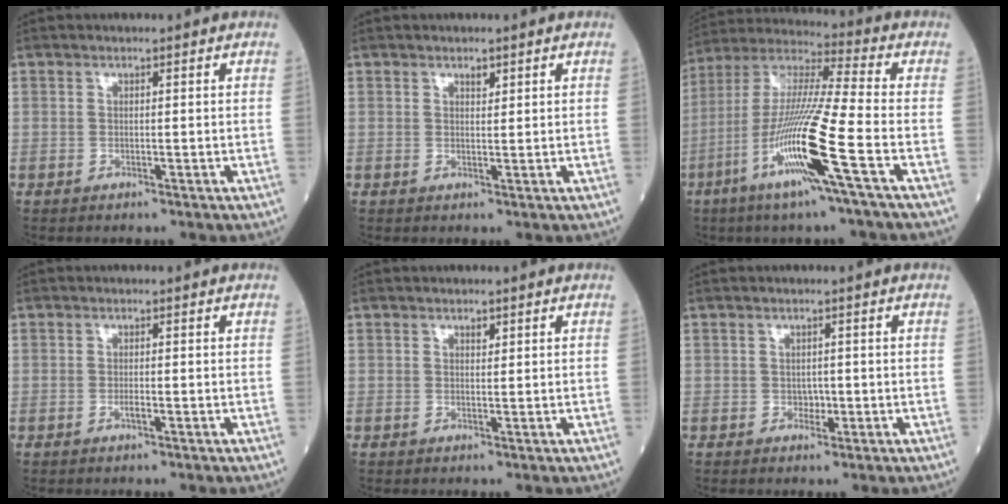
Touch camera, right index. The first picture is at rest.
{"total": 1.1, "force": [0.8, 0.4, 0.6], "torque": [-0.009, -0.003, 0.011]}
{"total": 16.9, "force": [-6.6, -0.8, 15.6], "torque": [-0.319, -0.019, -0.132]}
{"total": 1.0, "force": [-0.4, 0.1, 0.9], "torque": [-0.020, -0.001, -0.007]}
{"total": 0.8, "force": [0.5, 0.4, 0.5], "torque": [-0.006, -0.004, 0.007]}
{"total": 1.3, "force": [-0.3, 1.0, 0.7], "torque": [-0.009, 0.002, -0.004]}